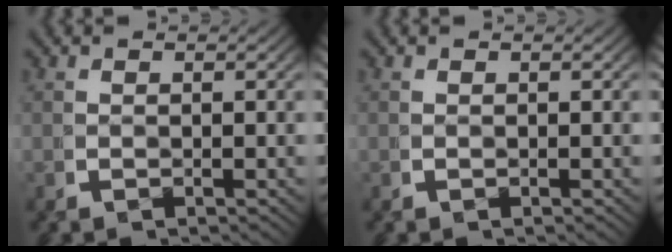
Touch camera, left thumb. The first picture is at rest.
{"total": 0.0}